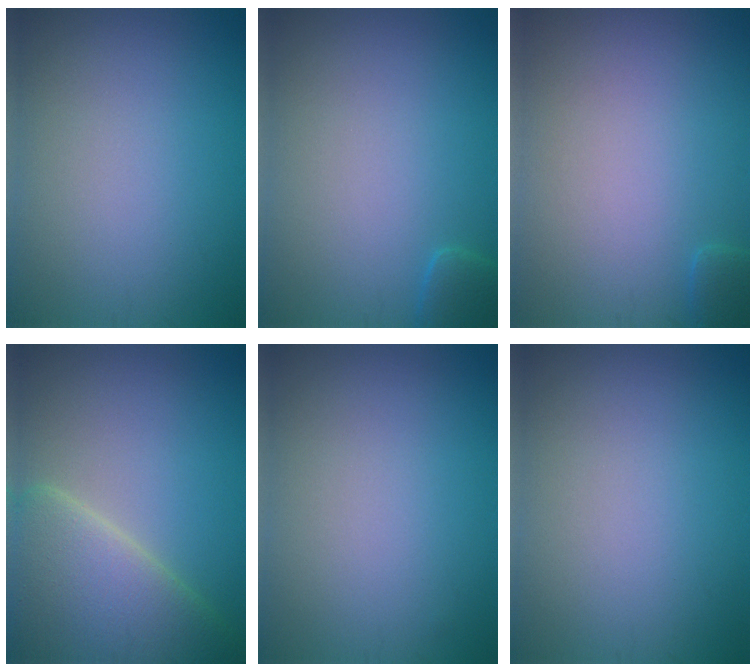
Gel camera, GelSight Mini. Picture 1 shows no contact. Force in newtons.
{"total": 1.7, "press": 1.7, "slide": 0.2}
{"total": 1.1, "press": 1.0, "slide": 0.1}
{"total": 8.7, "press": 8.7, "slide": 0.7}
{"total": 0.0}
{"total": 0.0}